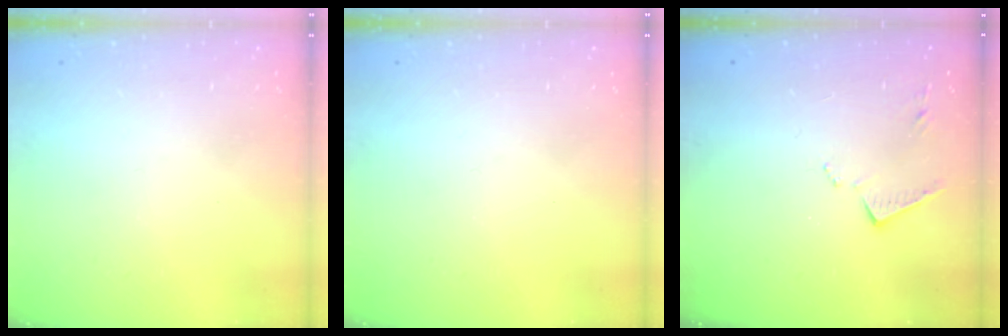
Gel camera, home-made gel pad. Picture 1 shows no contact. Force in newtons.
{"total": 0.0}
{"total": 8.0, "press": 8.0, "slide": 0.1}